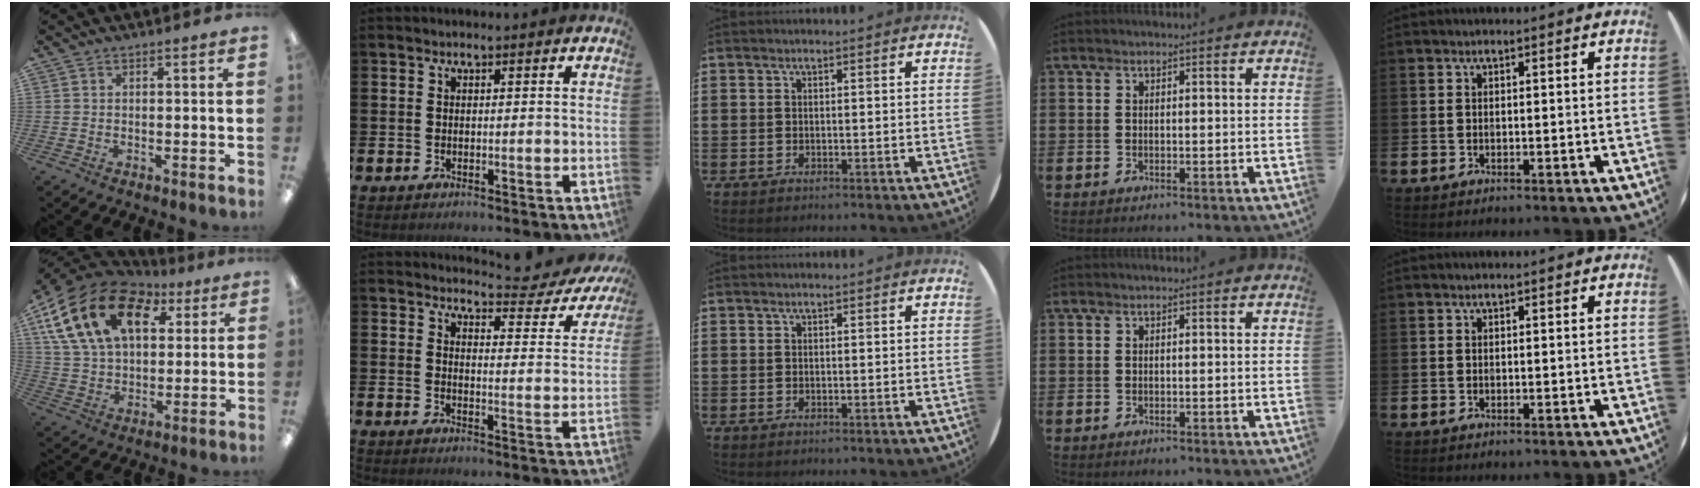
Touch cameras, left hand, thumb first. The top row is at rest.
{"thumb": {"total": 20.0, "force": [9.3, 12.6, 12.4], "torque": [-0.240, -0.025, 0.169]}, "index": {"total": 3.8, "force": [3.5, 1.1, 1.0], "torque": [-0.019, -0.030, 0.052]}}